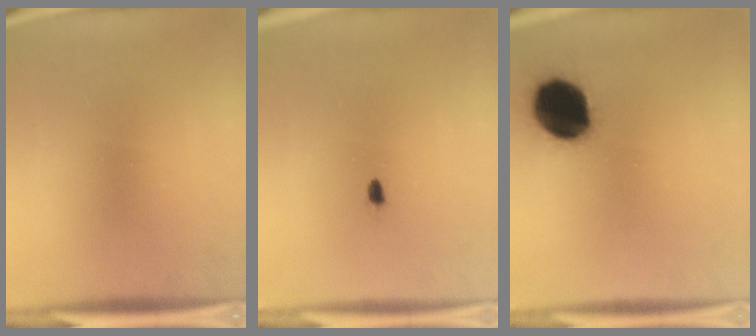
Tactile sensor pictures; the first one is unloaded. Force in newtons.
{"total": 1.0}
{"total": 18.2}